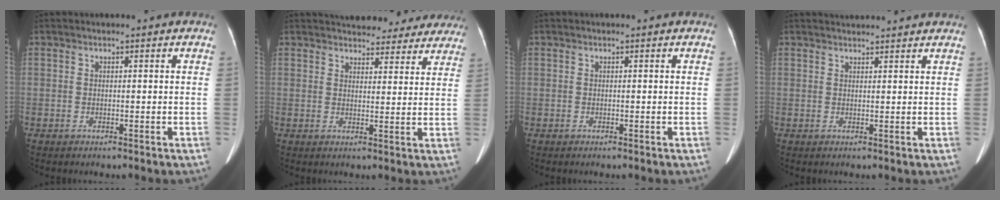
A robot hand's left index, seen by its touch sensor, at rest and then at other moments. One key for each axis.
{"total": 18.6, "fx": 16.9, "fy": 6.1, "fz": 4.8, "tx": -0.052, "ty": 0.010, "tz": 0.195}
{"total": 0.0}
{"total": 5.2, "fx": 5.1, "fy": 0.1, "fz": 1.1, "tx": -0.016, "ty": 0.029, "tz": 0.059}